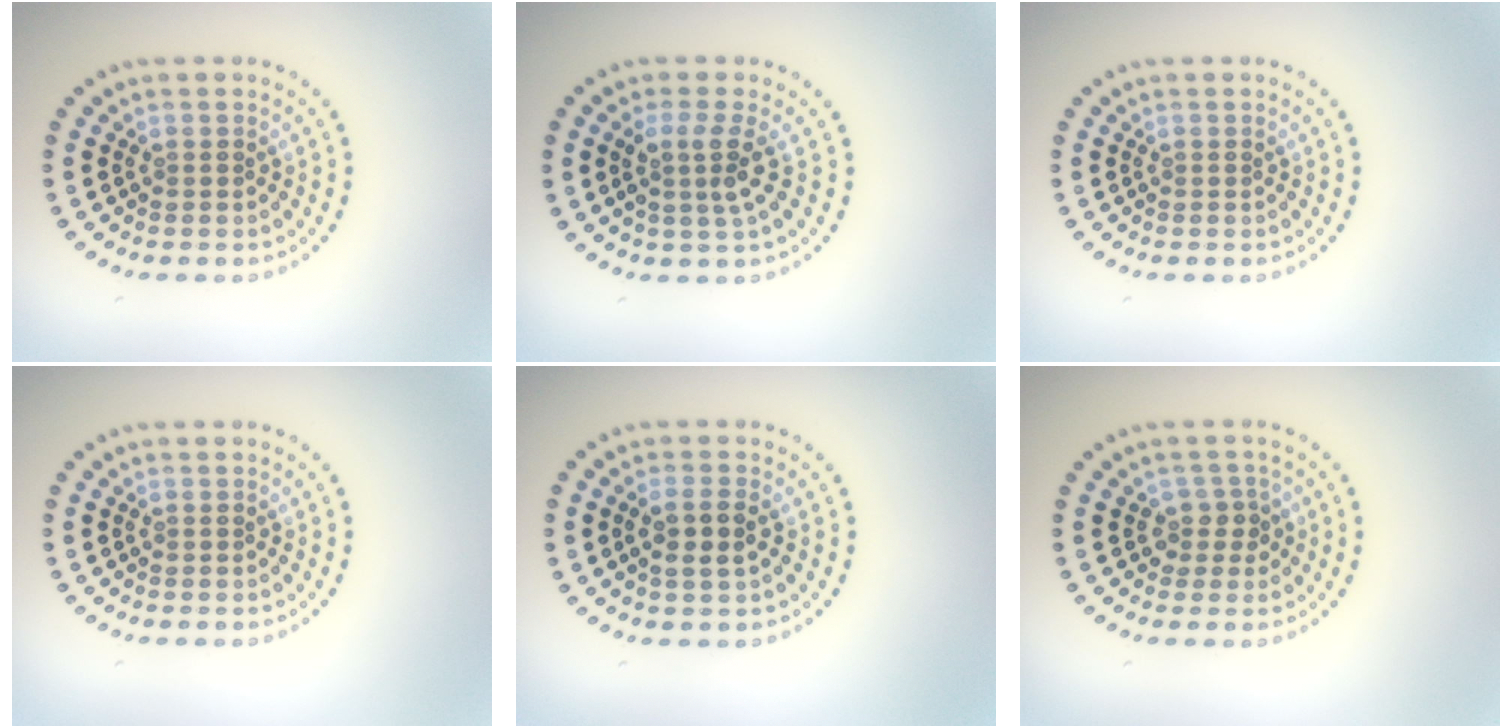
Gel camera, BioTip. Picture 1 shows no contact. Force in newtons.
{"total": 2.7, "press": 2.0, "slide": 1.8}
{"total": 0.0}
{"total": 0.0}
{"total": 2.3, "press": 2.2, "slide": 0.8}
{"total": 2.0, "press": 1.7, "slide": 1.1}